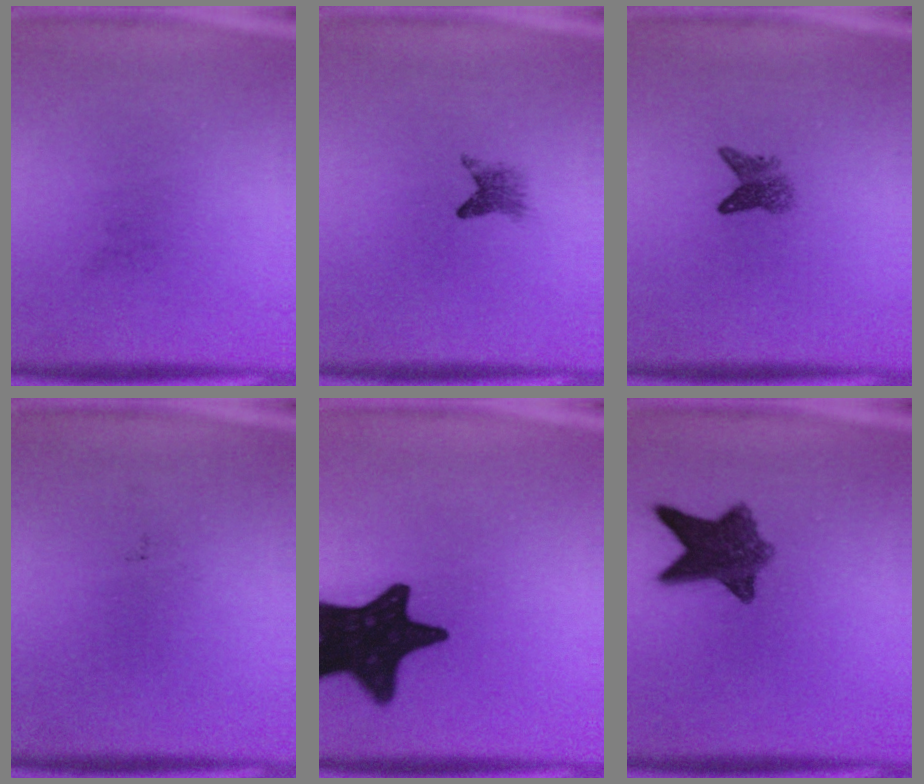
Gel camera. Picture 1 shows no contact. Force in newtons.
{"total": 2.0}
{"total": 2.6}
{"total": 0.0}
{"total": 18.4}
{"total": 8.8}